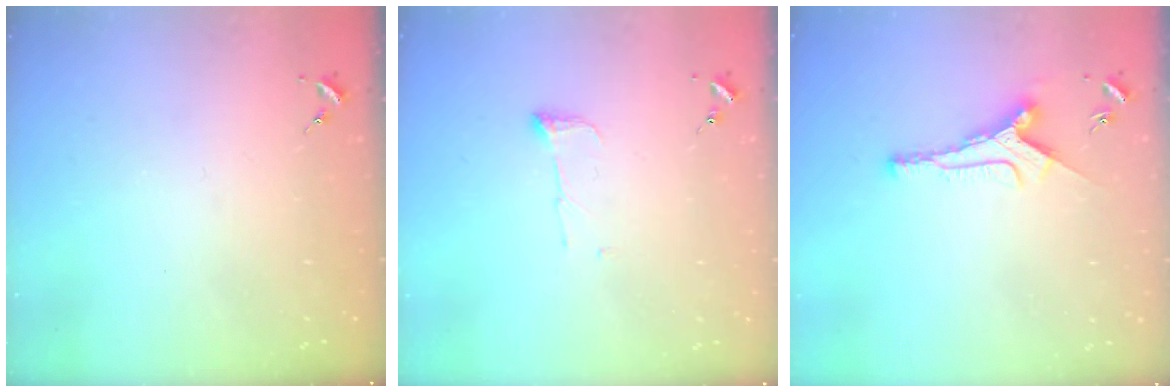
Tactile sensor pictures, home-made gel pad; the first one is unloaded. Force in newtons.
{"total": 4.7, "press": 4.7, "slide": 0.6}
{"total": 8.7, "press": 8.6, "slide": 0.5}